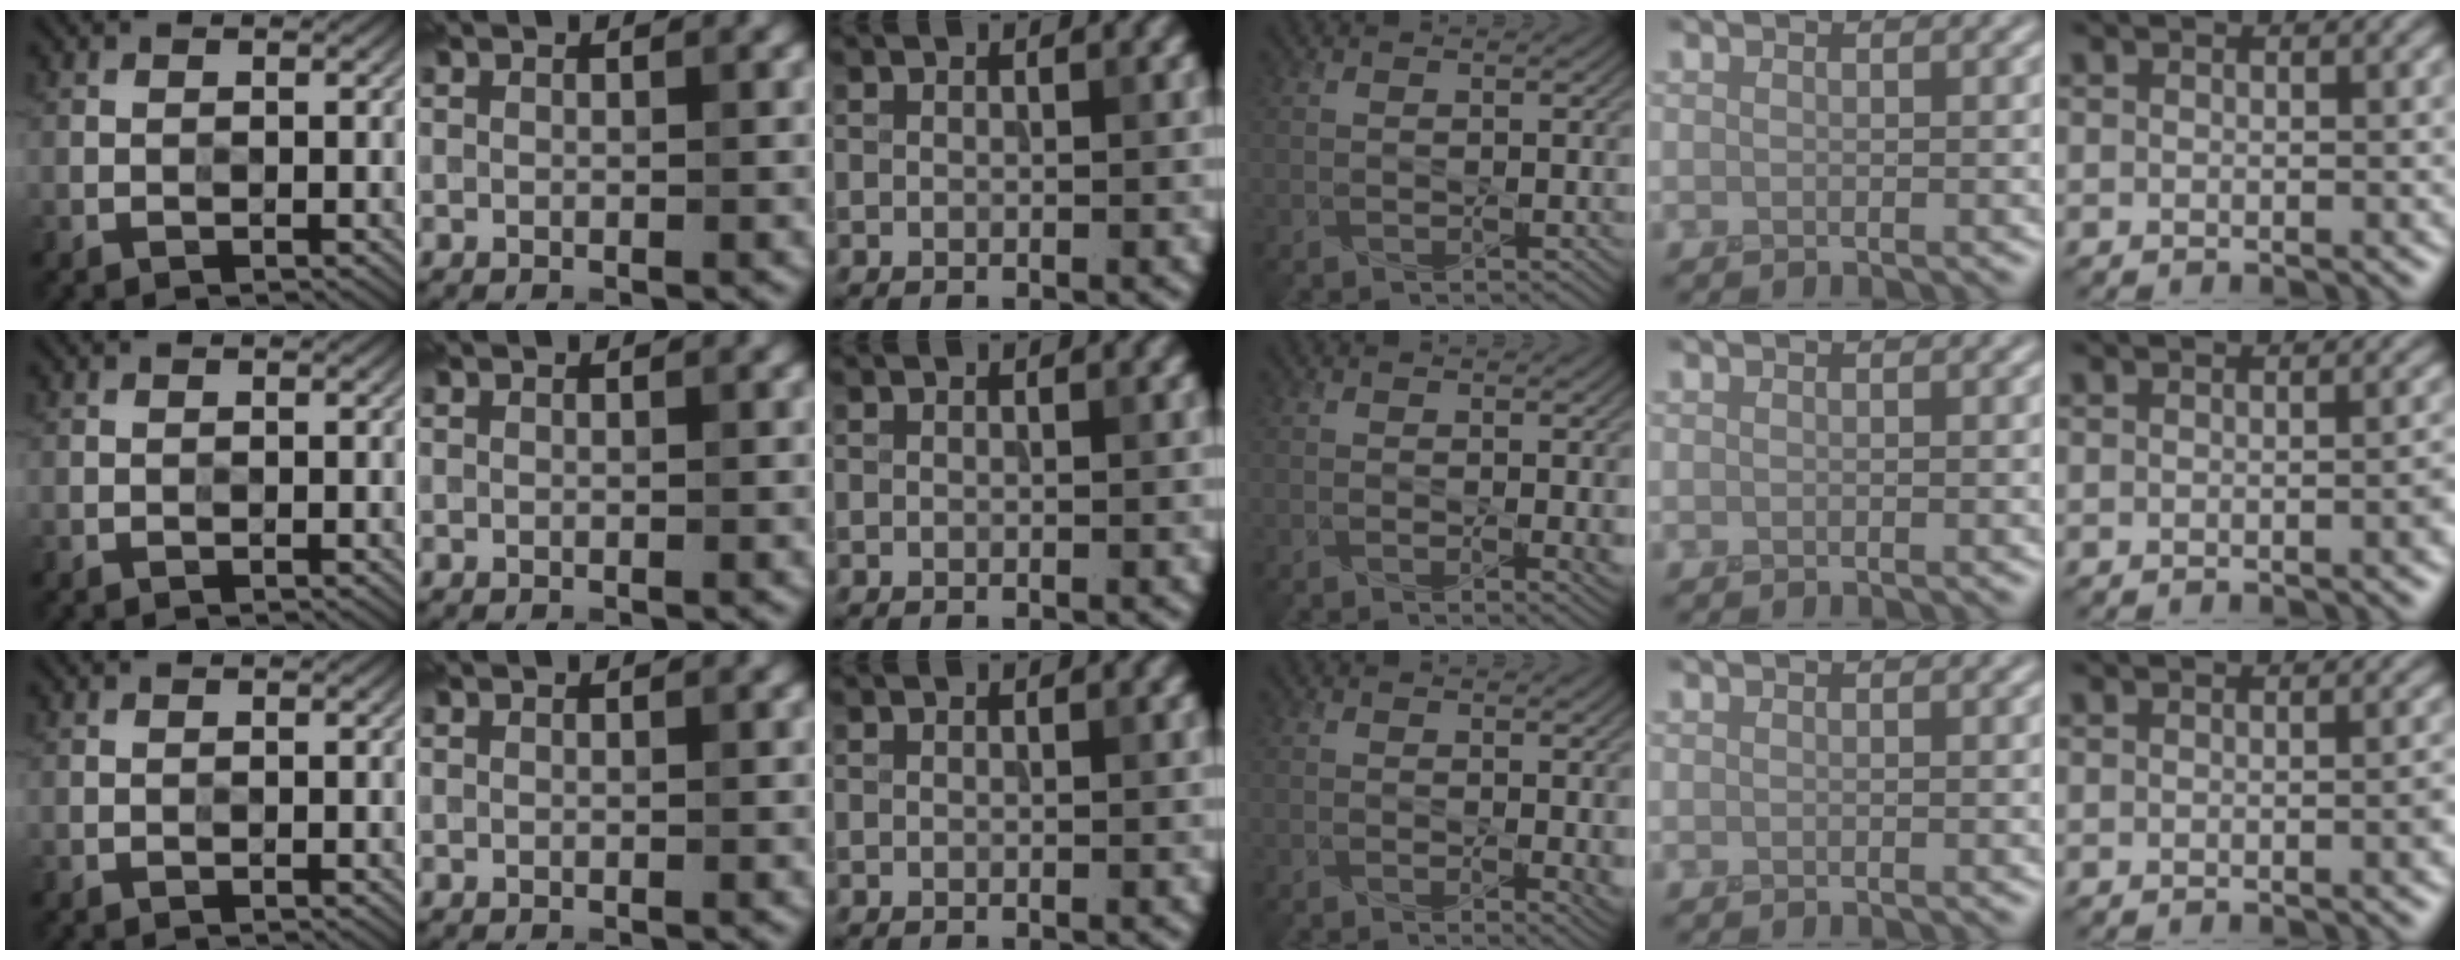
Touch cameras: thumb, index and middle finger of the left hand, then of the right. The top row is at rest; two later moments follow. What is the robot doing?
{"motion": "squeeze", "object": "stress ball aka squeeze ball"}